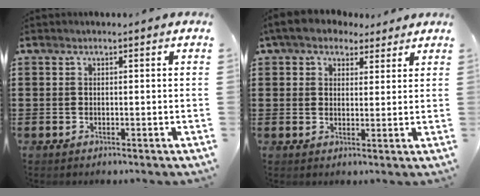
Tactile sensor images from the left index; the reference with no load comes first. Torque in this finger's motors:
{"motor_torque": [2.03, -0.11, 0.10, 0.20]}